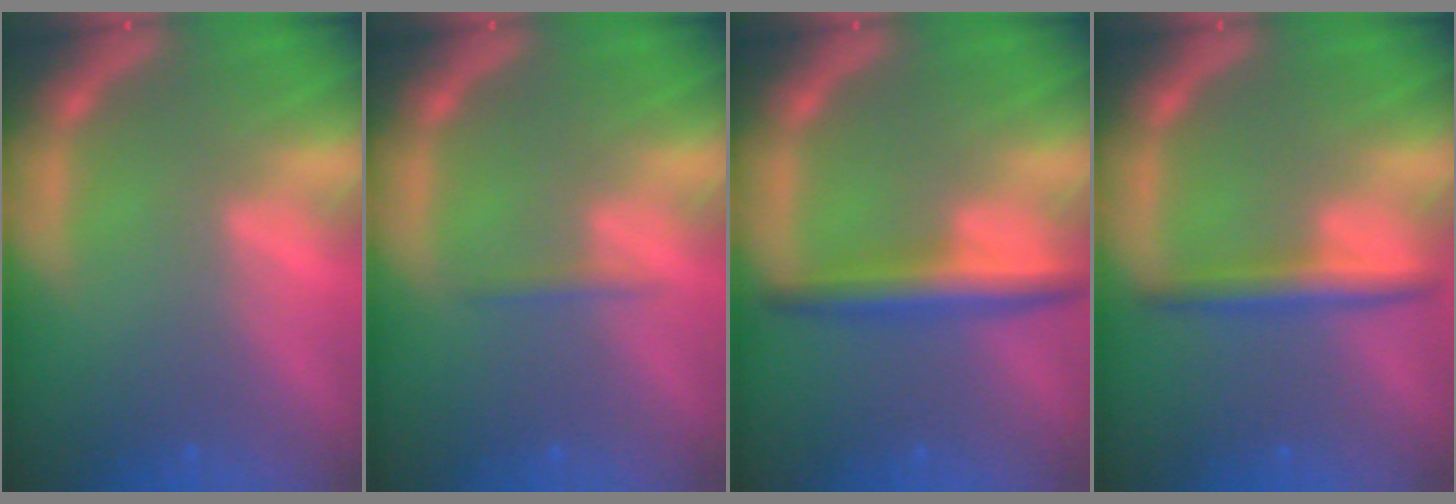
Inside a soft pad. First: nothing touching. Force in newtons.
{"total": 0.9}
{"total": 4.0}
{"total": 3.0}